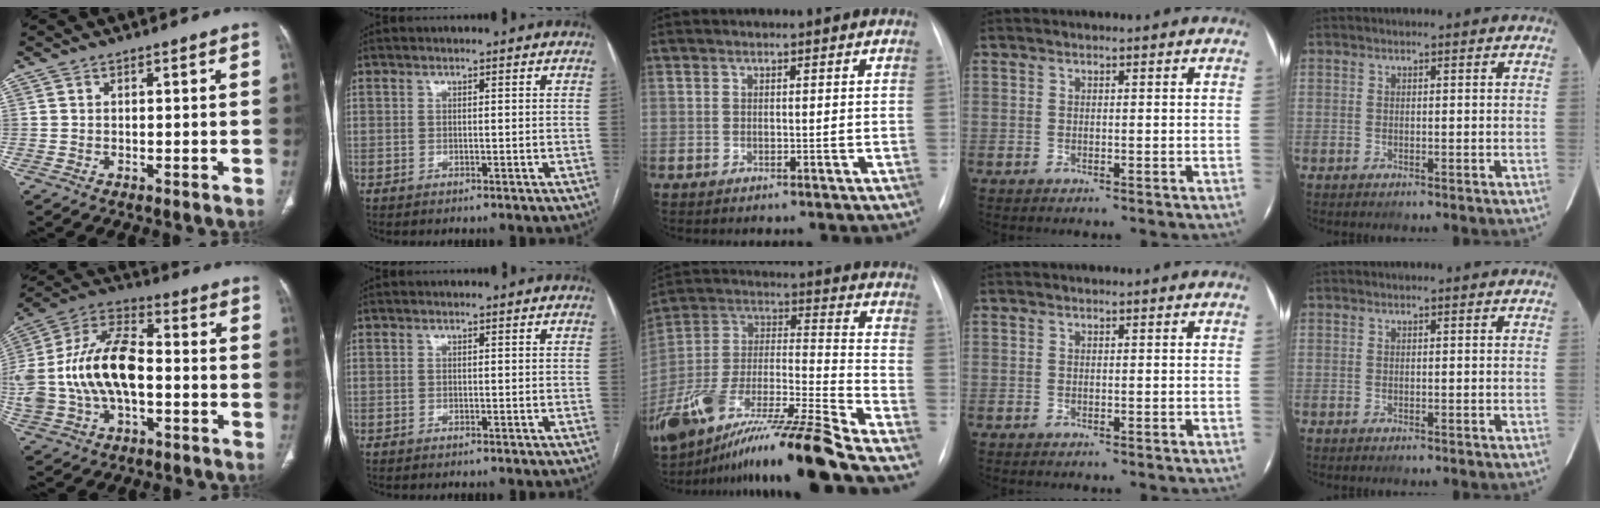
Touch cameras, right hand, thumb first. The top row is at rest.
{"thumb": {"total": 20.2, "force": [-1.8, 11.5, 16.6], "torque": [-0.345, 0.037, -0.031]}, "middle": {"total": 23.0, "force": [-18.1, -0.6, 14.1], "torque": [-0.265, -0.026, -0.329]}}